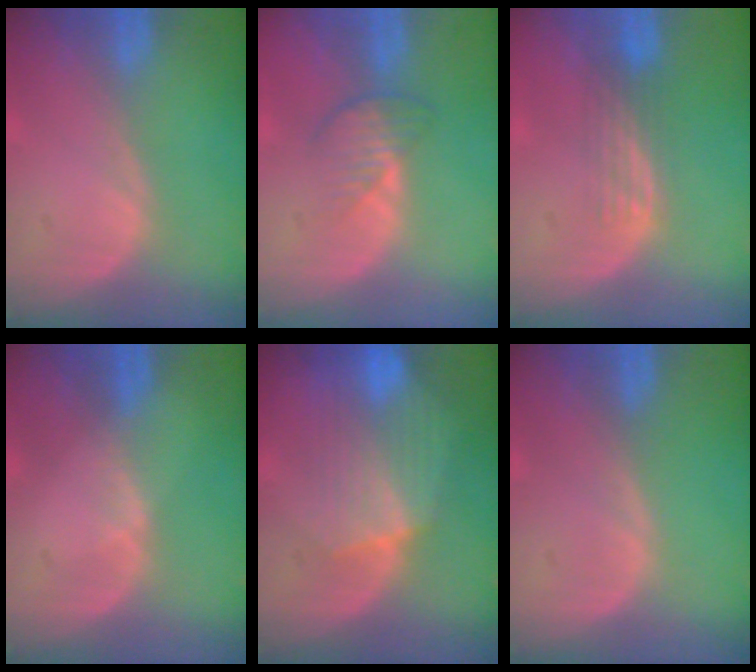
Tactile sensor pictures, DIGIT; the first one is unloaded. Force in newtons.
{"total": 3.7, "press": 3.3, "slide": 1.8}
{"total": 2.9, "press": 2.8, "slide": 1.0}
{"total": 0.8, "press": 0.8, "slide": 0.1}
{"total": 8.5, "press": 8.0, "slide": 3.0}
{"total": 0.0}